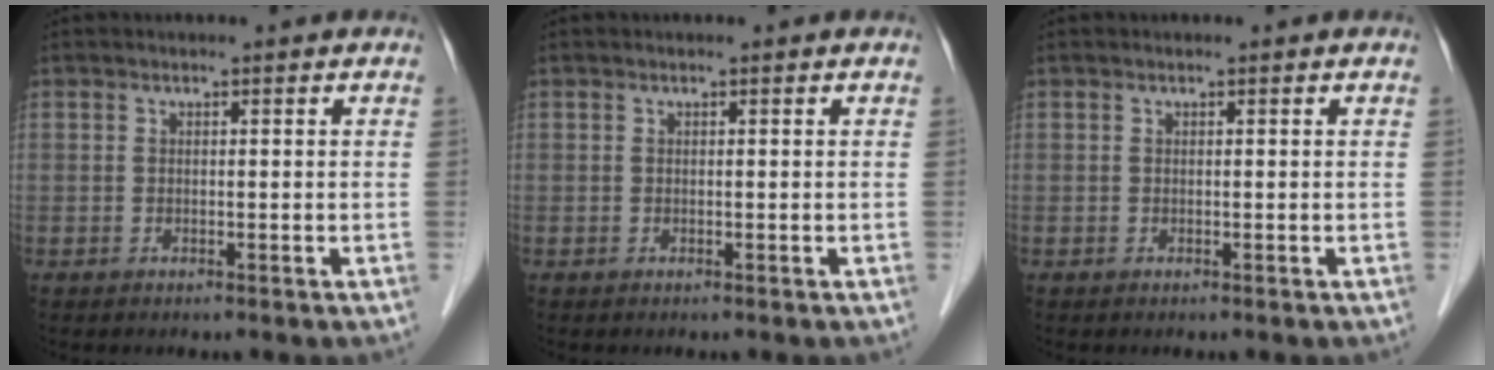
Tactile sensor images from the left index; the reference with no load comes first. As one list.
[{"total": 0.0}, {"total": 0.0}]